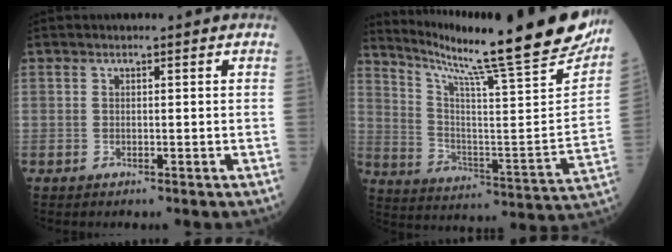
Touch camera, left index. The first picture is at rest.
{"total": 27.0, "force": [23.3, -0.4, 13.5], "torque": [-0.227, -0.093, 0.323]}